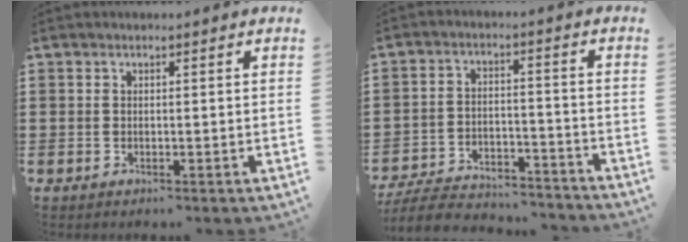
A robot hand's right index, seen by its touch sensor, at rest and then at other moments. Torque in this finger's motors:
{"motor_torque": [0.75, 0.93, -0.11, -0.21]}